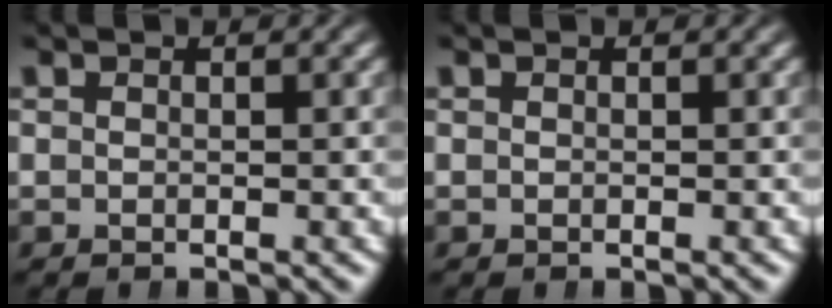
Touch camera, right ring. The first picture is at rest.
{"total": 0.0}